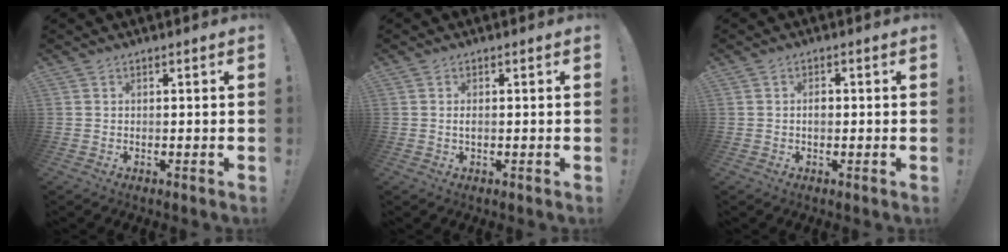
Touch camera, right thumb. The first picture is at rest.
{"total": 1.0, "force": [-0.2, 0.3, 0.9], "torque": [-0.020, 0.002, -0.003]}
{"total": 1.9, "force": [-0.4, 1.3, 1.3], "torque": [-0.022, 0.006, -0.008]}